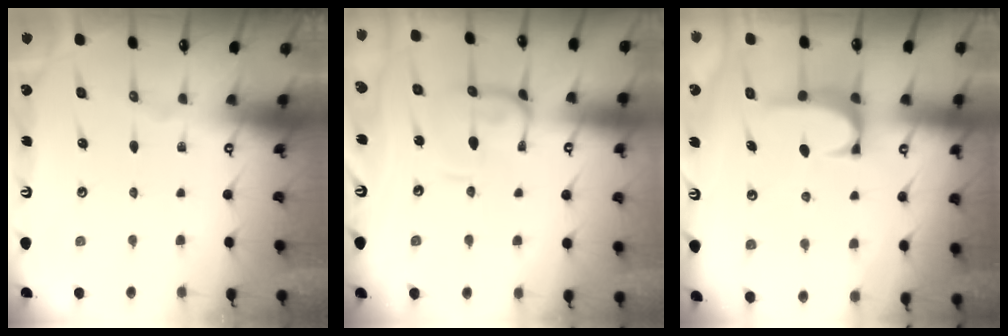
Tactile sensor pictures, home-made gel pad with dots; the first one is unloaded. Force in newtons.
{"total": 2.6, "press": 2.5, "slide": 0.6}
{"total": 1.7, "press": 1.5, "slide": 0.8}